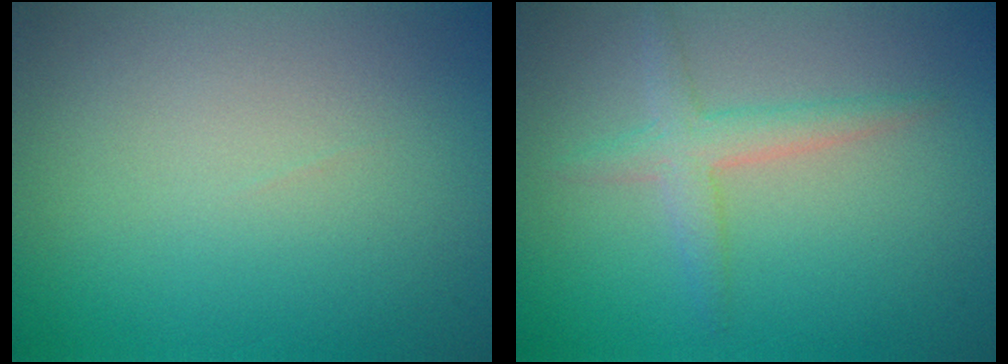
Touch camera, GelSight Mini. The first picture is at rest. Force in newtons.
{"total": 2.4, "press": 2.4, "slide": 0.1}